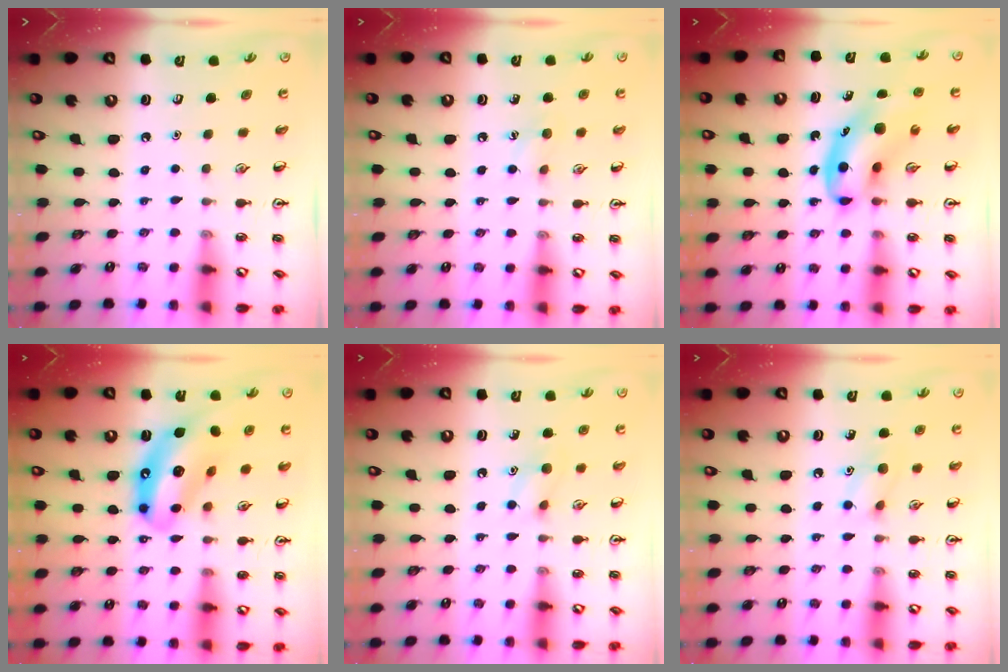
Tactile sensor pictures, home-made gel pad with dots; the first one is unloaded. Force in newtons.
{"total": 6.5, "press": 6.3, "slide": 1.6}
{"total": 10.6, "press": 10.2, "slide": 2.8}
{"total": 14.9, "press": 14.1, "slide": 4.7}
{"total": 7.2, "press": 7.1, "slide": 1.3}
{"total": 7.8, "press": 7.7, "slide": 1.4}